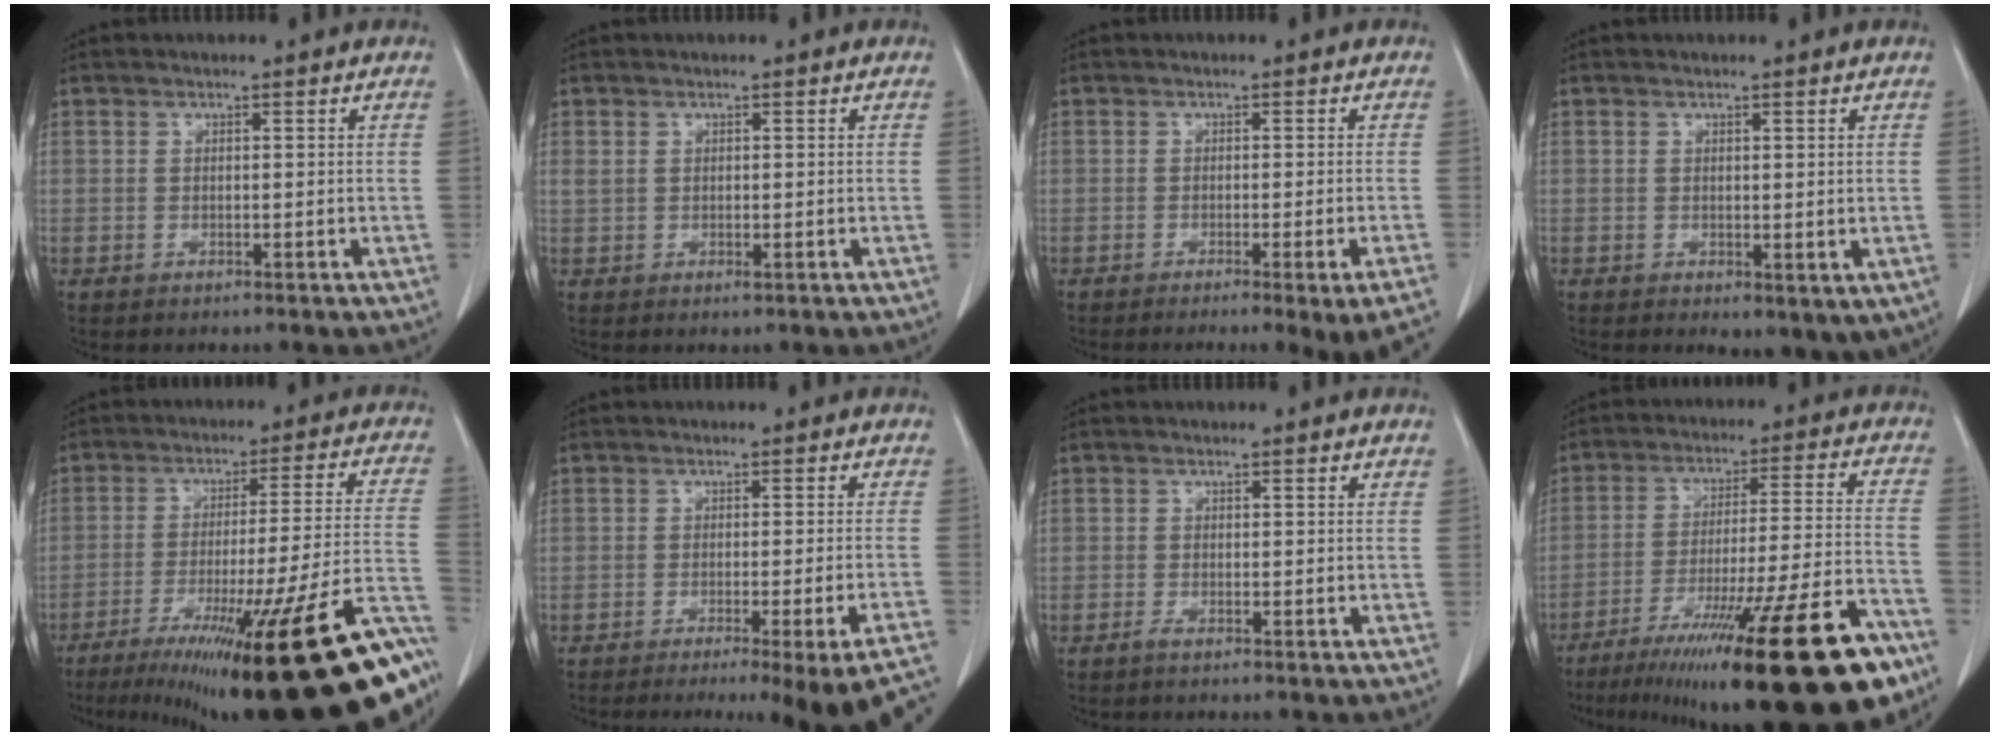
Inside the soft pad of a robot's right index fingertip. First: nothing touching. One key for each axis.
{"total": 1.4, "fx": 0.1, "fy": 0.8, "fz": 1.2, "tx": -0.029, "ty": 0.000, "tz": 0.009}
{"total": 6.2, "fx": -4.3, "fy": -1.2, "fz": 4.3, "tx": -0.040, "ty": -0.011, "tz": -0.061}
{"total": 4.4, "fx": -0.5, "fy": 2.2, "fz": 3.8, "tx": -0.043, "ty": -0.013, "tz": 0.004}
{"total": 33.6, "fx": -20.2, "fy": 2.6, "fz": 26.7, "tx": -0.271, "ty": -0.035, "tz": -0.296}
{"total": 14.7, "fx": -12.4, "fy": -1.3, "fz": 7.8, "tx": -0.045, "ty": -0.028, "tz": -0.156}
{"total": 0.8, "fx": -0.6, "fy": 0.0, "fz": 0.6, "tx": -0.011, "ty": -0.001, "tz": -0.012}
{"total": 27.0, "fx": -17.6, "fy": 1.7, "fz": 20.4, "tx": -0.249, "ty": -0.020, "tz": -0.280}